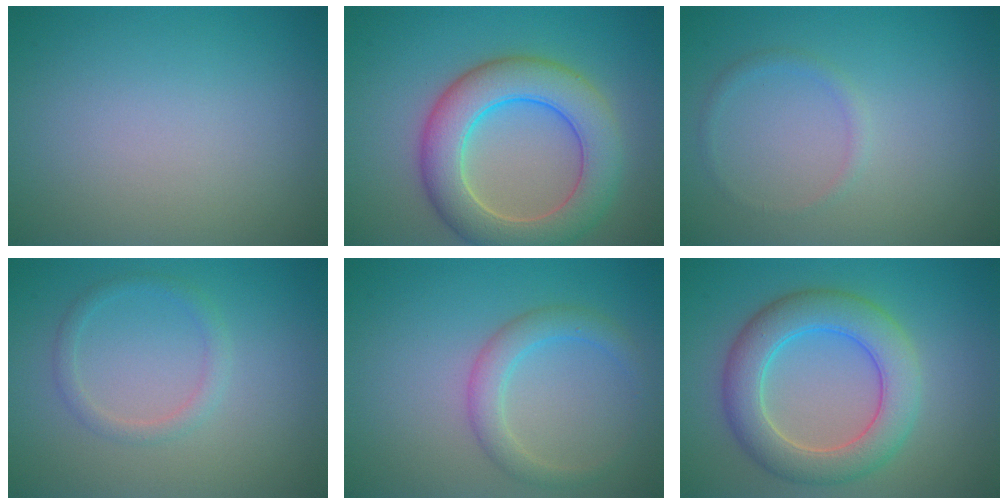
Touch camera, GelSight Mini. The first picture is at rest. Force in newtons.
{"total": 7.7, "press": 7.7, "slide": 0.3}
{"total": 0.9, "press": 0.9, "slide": 0.1}
{"total": 1.6, "press": 1.6, "slide": 0.1}
{"total": 2.7, "press": 2.7, "slide": 0.2}
{"total": 6.4, "press": 6.3, "slide": 0.2}